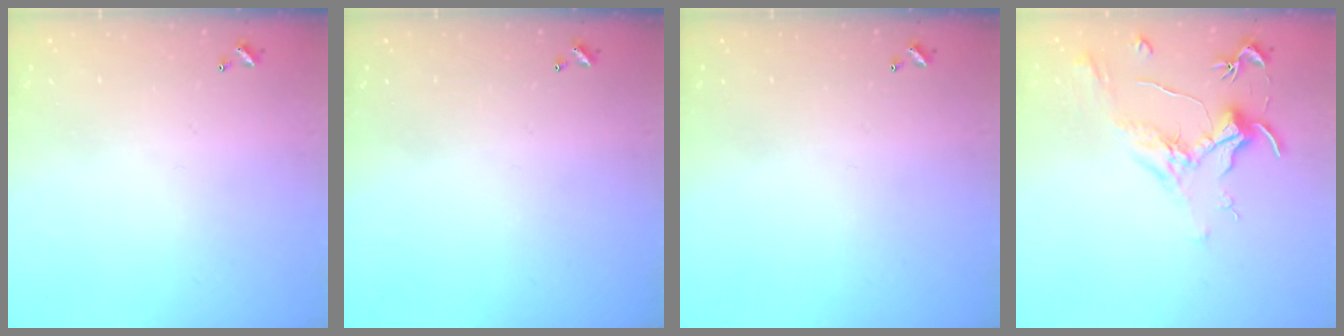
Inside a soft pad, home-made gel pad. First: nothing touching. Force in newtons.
{"total": 0.0}
{"total": 0.0}
{"total": 1.8, "press": 1.6, "slide": 0.9}